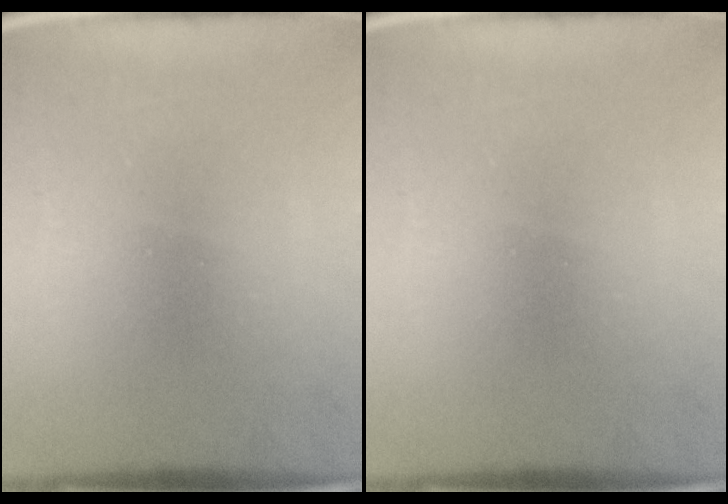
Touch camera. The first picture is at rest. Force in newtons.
{"total": 0.0}